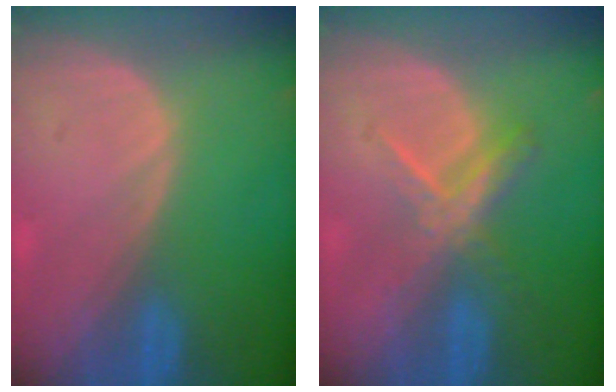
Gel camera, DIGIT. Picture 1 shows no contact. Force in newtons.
{"total": 5.5, "press": 5.1, "slide": 2.1}